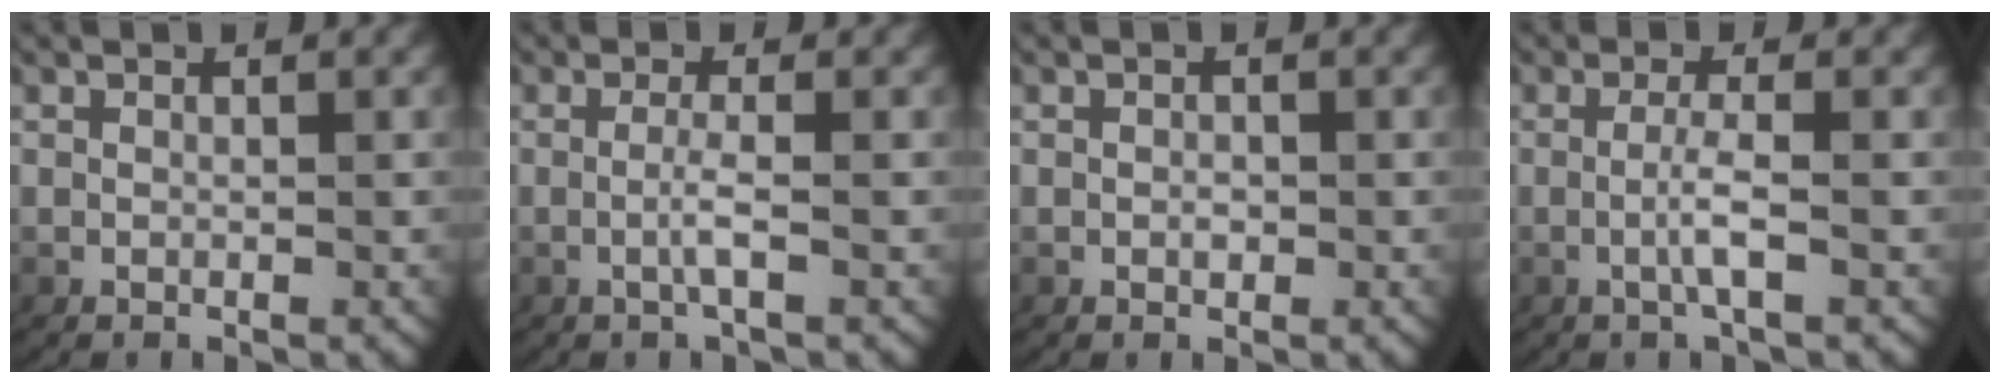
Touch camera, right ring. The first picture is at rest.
{"total": 1.7, "force": [-0.4, -0.1, 1.7], "torque": [-0.042, -0.005, -0.007]}
{"total": 0.6, "force": [-0.2, 0.4, 0.4], "torque": [-0.016, -0.006, -0.001]}
{"total": 2.2, "force": [-0.4, -0.1, 2.2], "torque": [-0.050, -0.004, -0.007]}